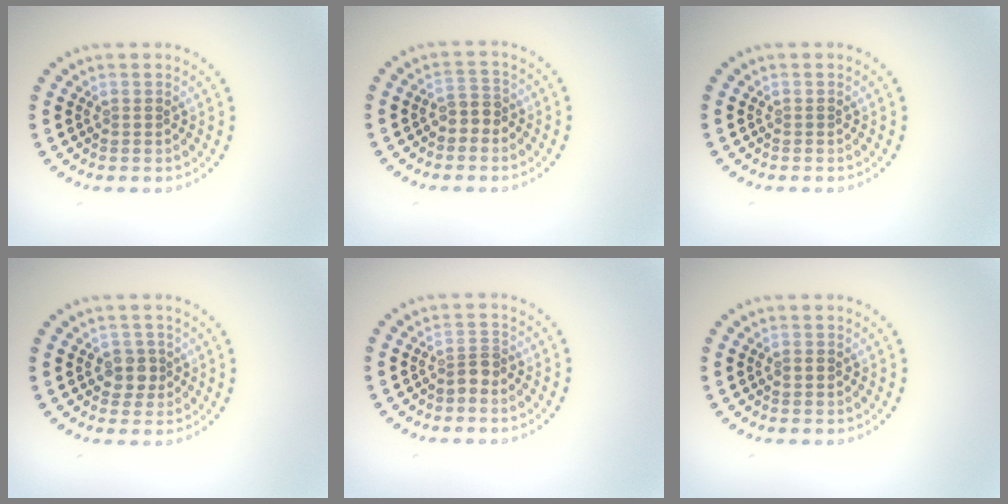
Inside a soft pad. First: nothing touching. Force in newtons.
{"total": 2.0, "press": 1.7, "slide": 1.0}
{"total": 0.0}
{"total": 2.0, "press": 1.8, "slide": 0.8}
{"total": 1.6, "press": 1.2, "slide": 1.1}
{"total": 0.9, "press": 0.9, "slide": 0.2}